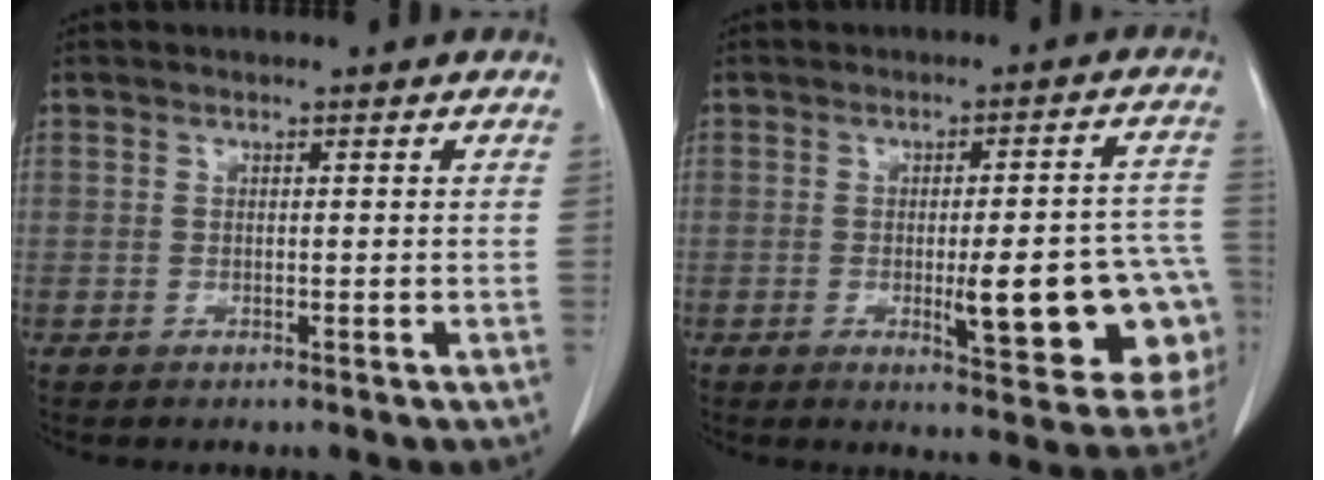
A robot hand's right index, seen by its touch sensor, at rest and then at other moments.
{"total": 17.0, "force": [-4.1, 3.7, 16.0], "torque": [-0.107, 0.024, -0.034]}